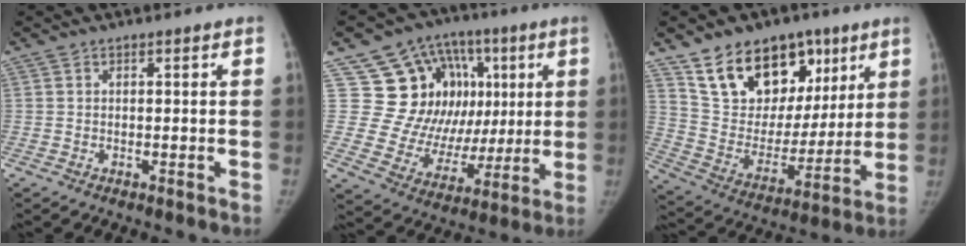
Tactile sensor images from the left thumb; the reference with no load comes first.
{"total": 20.0, "force": [5.2, 15.9, 10.8], "torque": [-0.102, 0.023, 0.105]}
{"total": 21.2, "force": [12.1, 13.9, 10.5], "torque": [-0.122, -0.036, 0.215]}